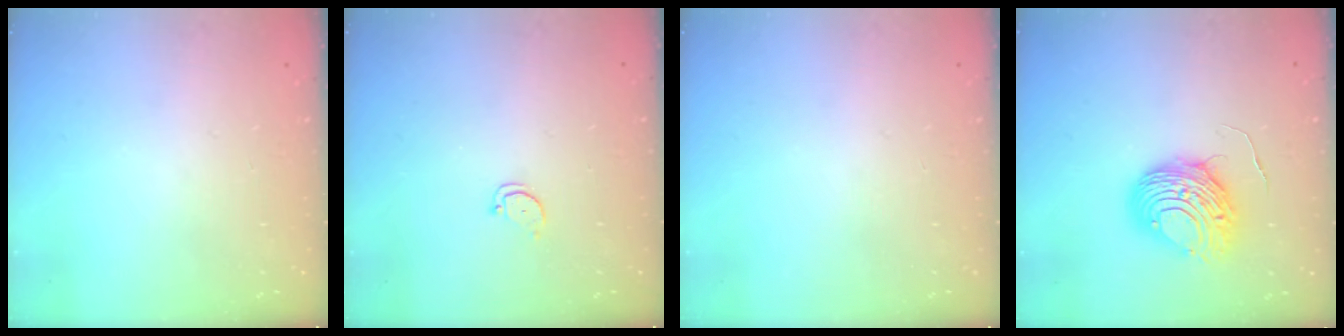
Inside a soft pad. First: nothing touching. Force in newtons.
{"total": 2.0, "press": 2.0, "slide": 0.2}
{"total": 0.0}
{"total": 8.7, "press": 8.7, "slide": 0.9}